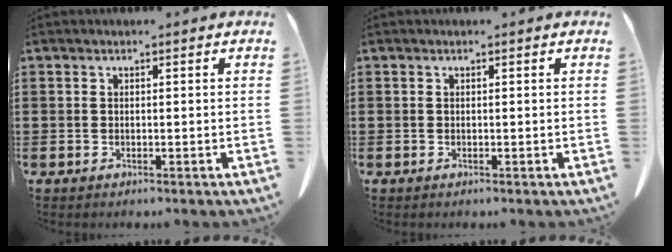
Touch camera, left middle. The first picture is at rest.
{"total": 0.0}